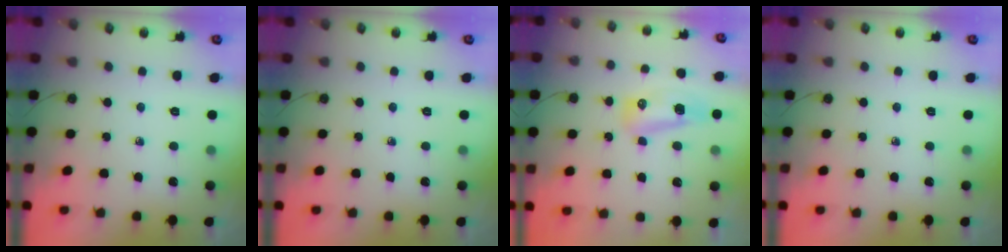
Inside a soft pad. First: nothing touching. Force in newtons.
{"total": 0.0}
{"total": 9.3, "press": 8.8, "slide": 3.2}
{"total": 0.0}